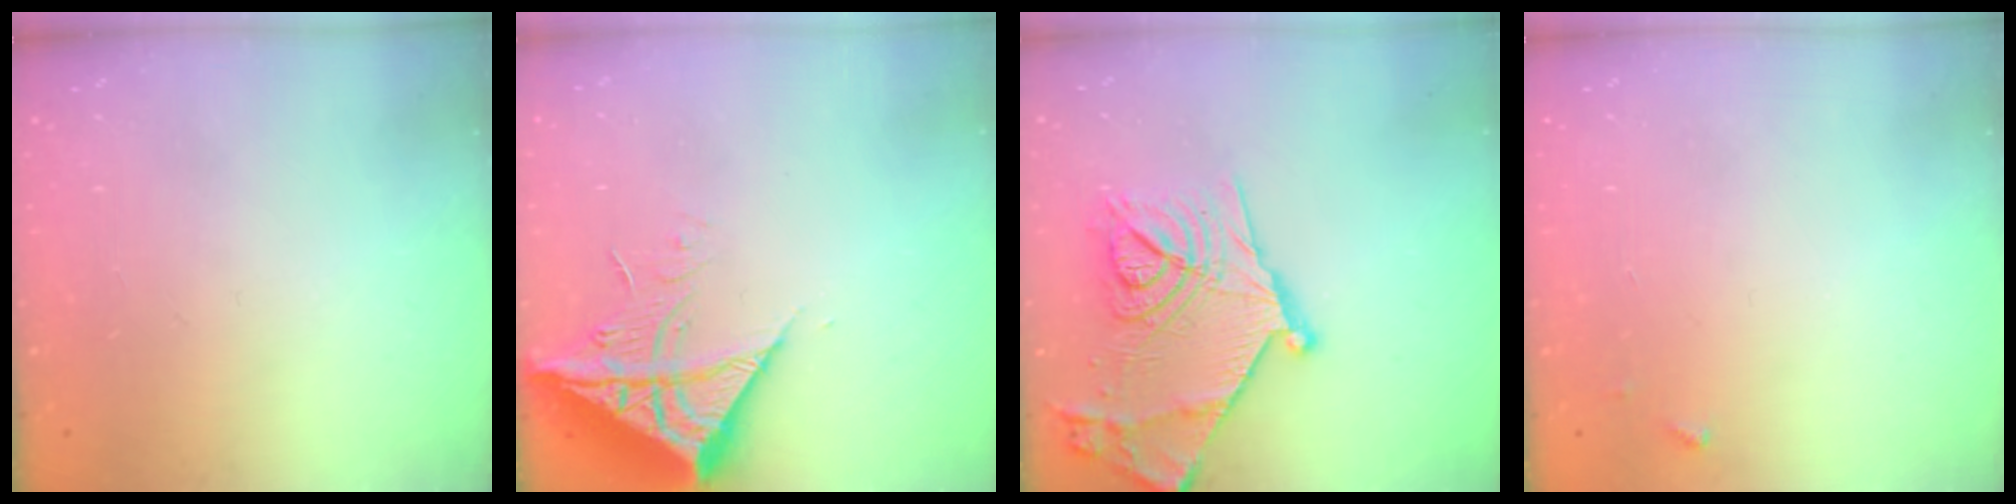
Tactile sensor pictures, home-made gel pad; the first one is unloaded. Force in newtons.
{"total": 11.9, "press": 11.8, "slide": 1.4}
{"total": 22.3, "press": 22.3, "slide": 1.1}
{"total": 3.6, "press": 3.6, "slide": 0.2}